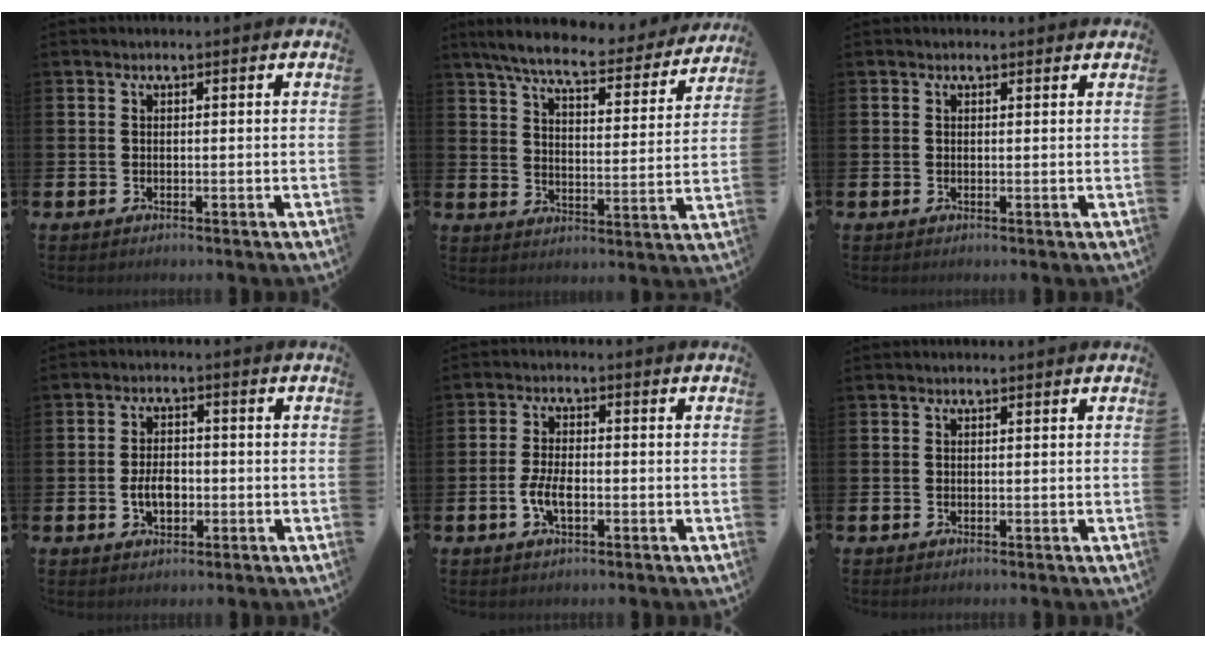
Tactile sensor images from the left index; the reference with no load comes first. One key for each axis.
{"total": 7.8, "fx": 7.0, "fy": 1.0, "fz": 3.2, "tx": -0.088, "ty": -0.045, "tz": 0.117}
{"total": 0.6, "fx": 0.5, "fy": 0.2, "fz": 0.2, "tx": 0.006, "ty": -0.001, "tz": 0.008}
{"total": 3.8, "fx": -0.7, "fy": 2.4, "fz": 2.9, "tx": -0.035, "ty": -0.003, "tz": -0.018}
{"total": 3.8, "fx": -1.0, "fy": 1.7, "fz": 3.3, "tx": -0.069, "ty": 0.006, "tz": -0.018}
{"total": 0.0}